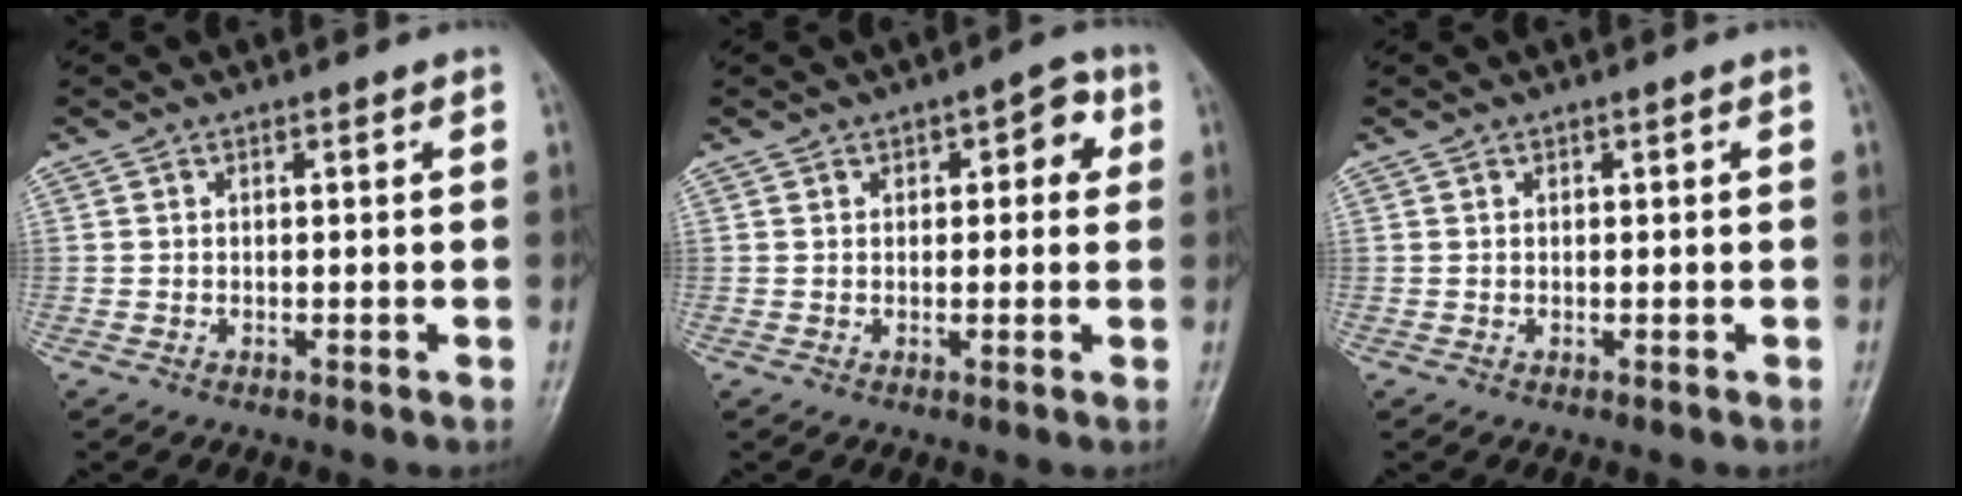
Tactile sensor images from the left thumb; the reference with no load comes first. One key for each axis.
{"total": 4.9, "fx": 1.6, "fy": 2.8, "fz": 3.7, "tx": -0.017, "ty": 0.003, "tz": 0.012}
{"total": 0.0}